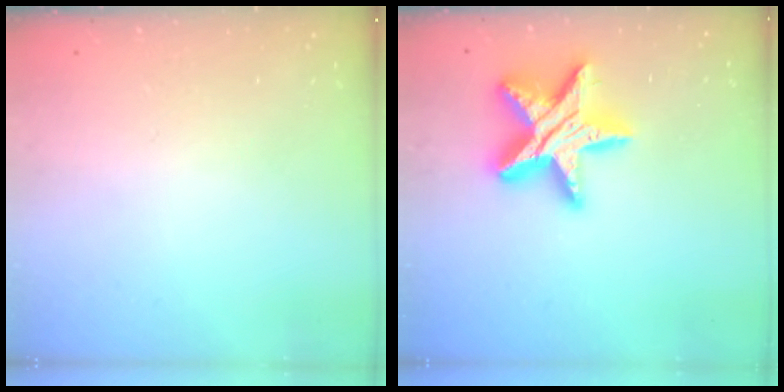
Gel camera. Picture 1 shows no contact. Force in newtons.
{"total": 19.5, "press": 19.5, "slide": 1.4}